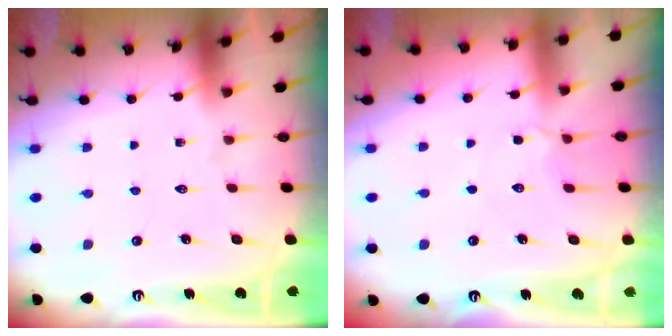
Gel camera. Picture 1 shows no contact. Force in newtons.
{"total": 3.8, "press": 3.8, "slide": 0.5}